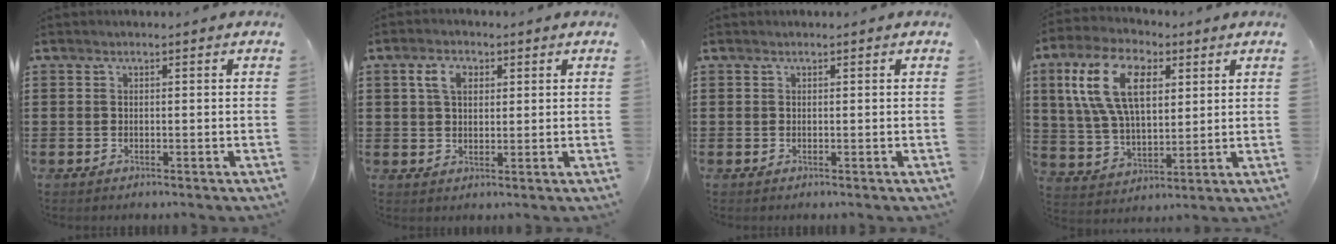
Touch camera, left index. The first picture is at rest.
{"total": 4.0, "force": [1.5, 2.6, 2.6], "torque": [-0.063, 0.013, 0.025]}
{"total": 0.0}
{"total": 13.4, "force": [5.4, 7.2, 9.9], "torque": [-0.224, 0.014, 0.098]}